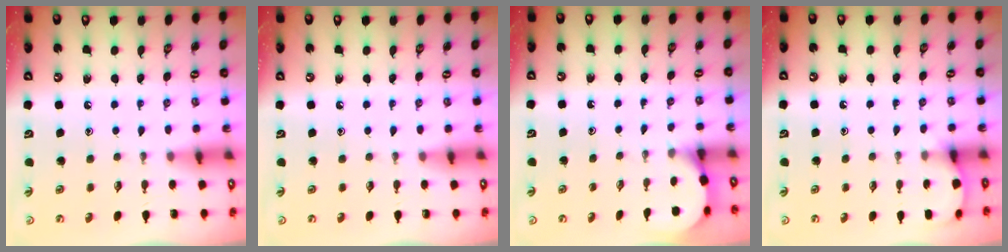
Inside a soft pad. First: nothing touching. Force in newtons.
{"total": 0.0}
{"total": 1.9, "press": 1.9, "slide": 0.2}
{"total": 3.6, "press": 3.6, "slide": 0.4}